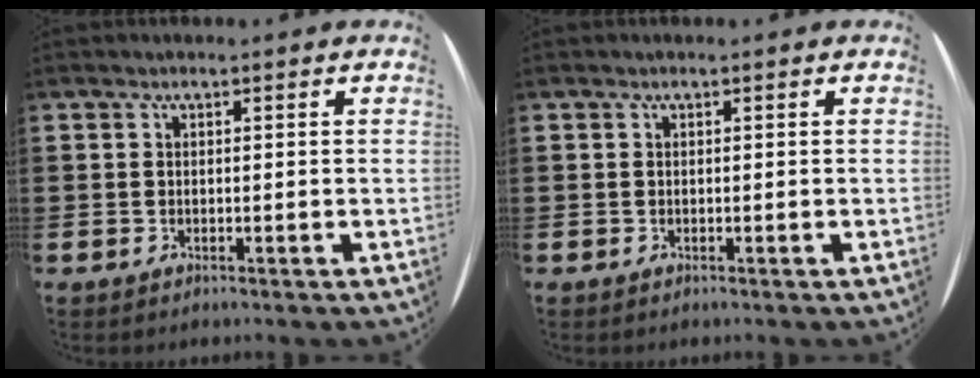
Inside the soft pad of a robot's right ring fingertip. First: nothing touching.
{"total": 0.0}